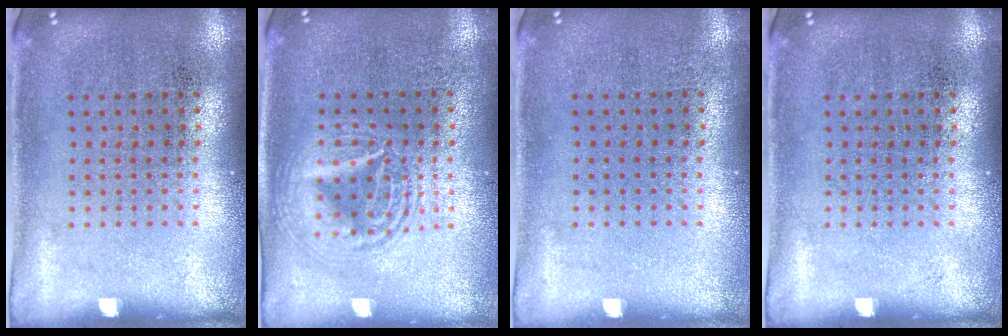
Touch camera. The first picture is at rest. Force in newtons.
{"total": 2.8, "press": 2.8, "slide": 0.4}
{"total": 0.0}
{"total": 0.0}